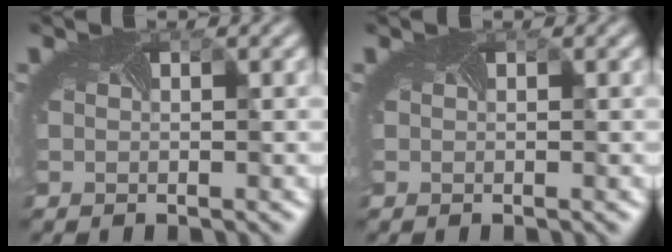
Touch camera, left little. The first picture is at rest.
{"total": 0.0}